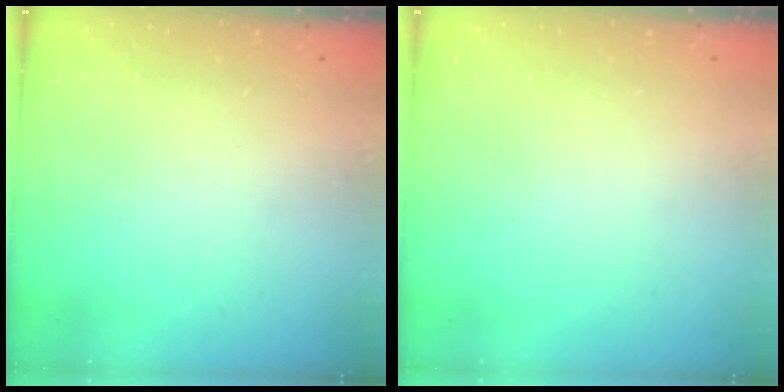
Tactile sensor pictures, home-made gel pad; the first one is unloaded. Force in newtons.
{"total": 0.0}